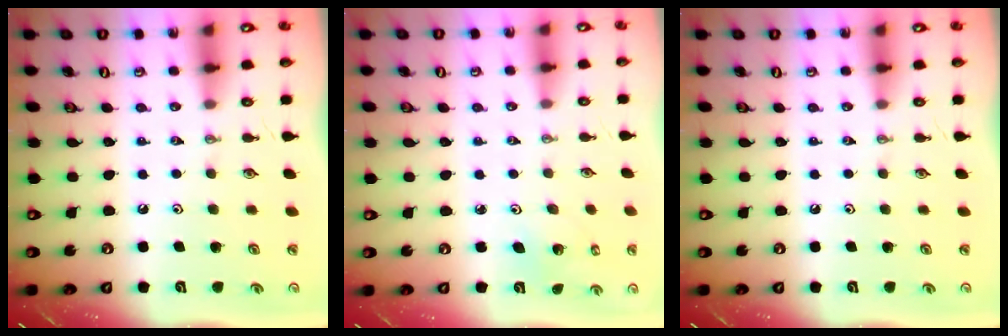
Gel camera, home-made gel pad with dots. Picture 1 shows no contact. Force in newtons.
{"total": 2.6, "press": 2.6, "slide": 0.2}
{"total": 0.0}